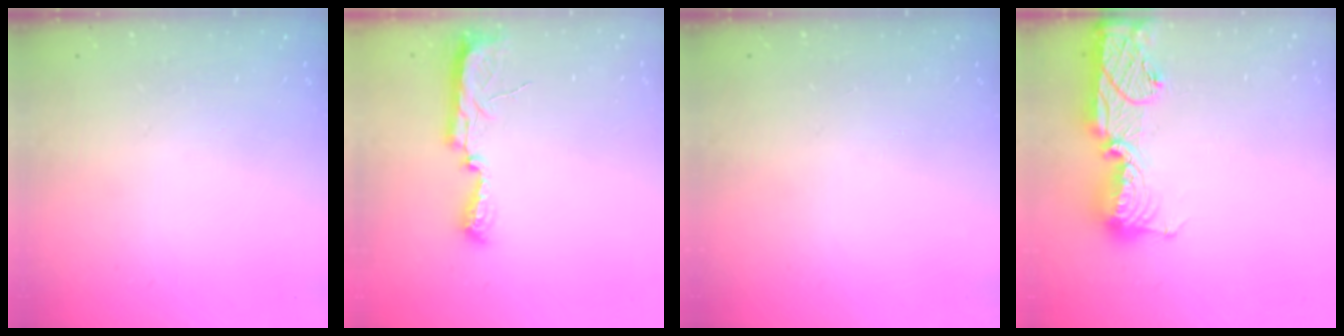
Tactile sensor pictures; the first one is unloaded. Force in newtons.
{"total": 7.7, "press": 7.7, "slide": 0.8}
{"total": 0.0}
{"total": 17.0, "press": 16.3, "slide": 4.7}